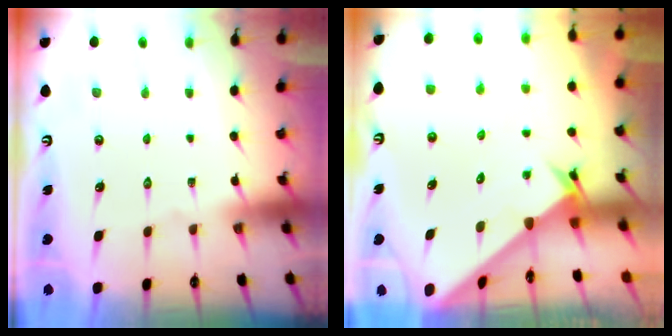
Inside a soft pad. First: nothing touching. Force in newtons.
{"total": 2.5, "press": 2.5, "slide": 0.2}